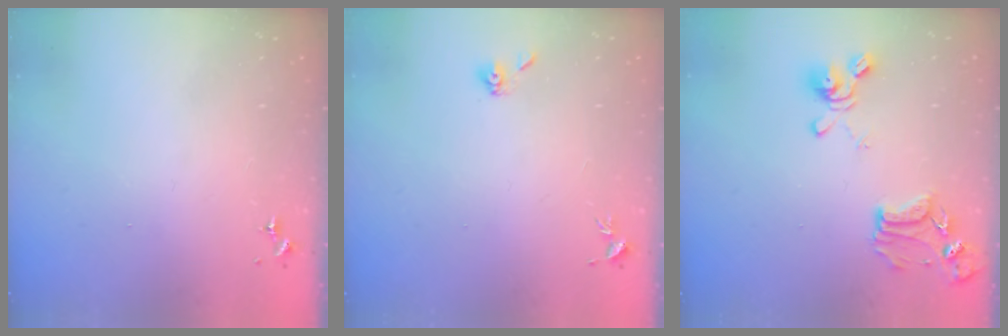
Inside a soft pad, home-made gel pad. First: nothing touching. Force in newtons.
{"total": 5.3, "press": 5.2, "slide": 1.1}
{"total": 14.6, "press": 14.6, "slide": 1.4}